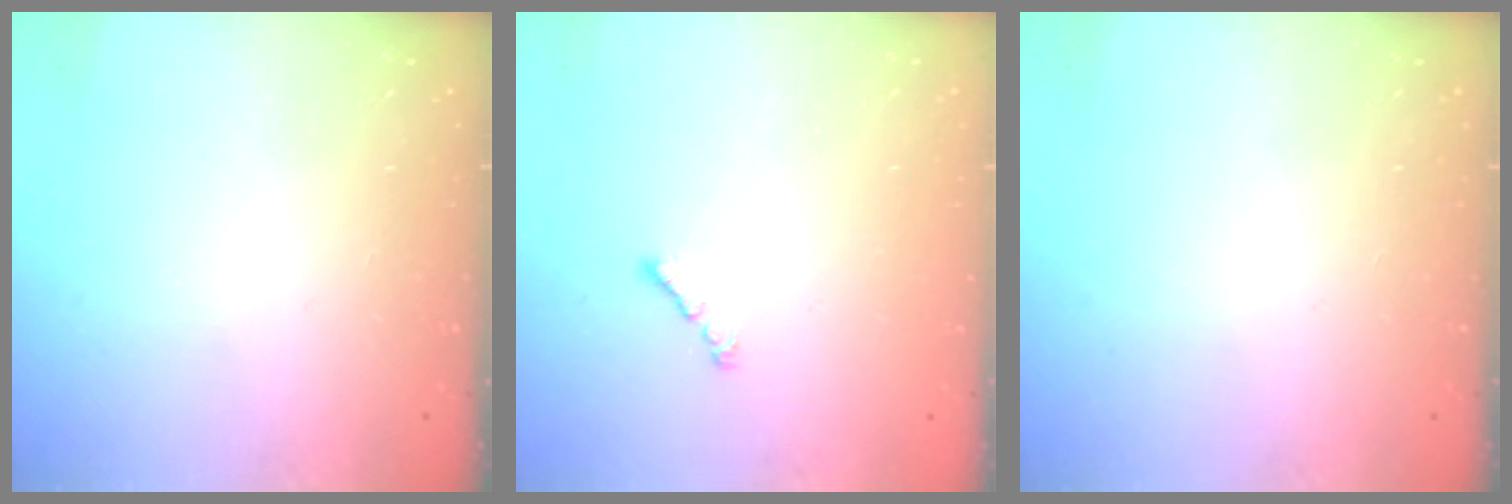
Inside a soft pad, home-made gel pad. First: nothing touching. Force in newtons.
{"total": 0.9, "press": 0.8, "slide": 0.5}
{"total": 0.0}